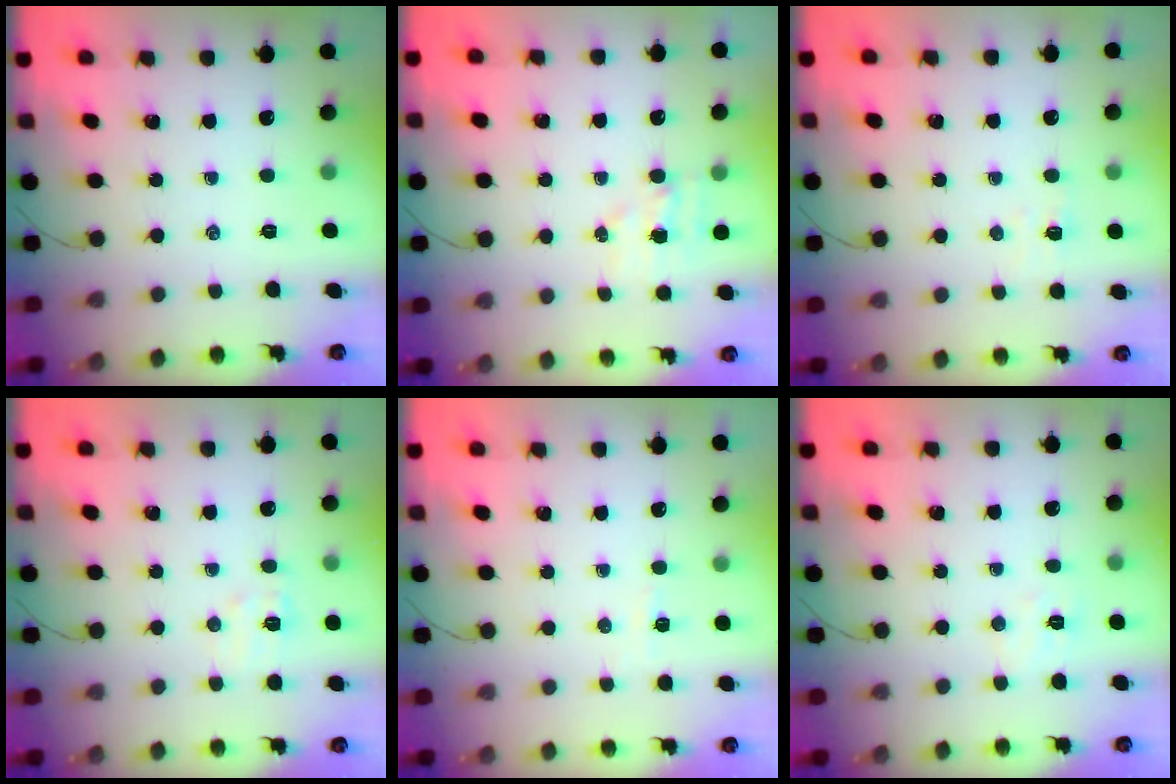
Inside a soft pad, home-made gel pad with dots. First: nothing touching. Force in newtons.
{"total": 4.5, "press": 4.3, "slide": 1.0}
{"total": 2.9, "press": 2.8, "slide": 0.8}
{"total": 5.7, "press": 5.5, "slide": 1.4}
{"total": 2.4, "press": 2.3, "slide": 0.6}
{"total": 4.6, "press": 4.5, "slide": 0.9}